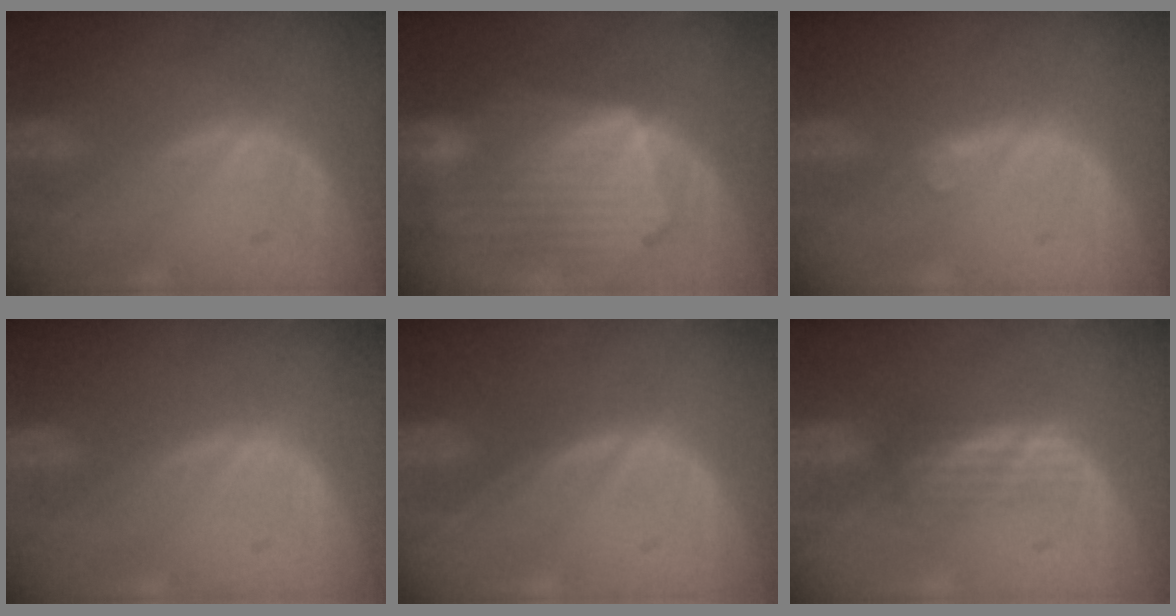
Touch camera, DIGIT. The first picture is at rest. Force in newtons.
{"total": 10.8, "press": 9.4, "slide": 5.3}
{"total": 1.3, "press": 1.1, "slide": 0.7}
{"total": 0.0}
{"total": 0.0}
{"total": 2.4, "press": 2.3, "slide": 0.6}